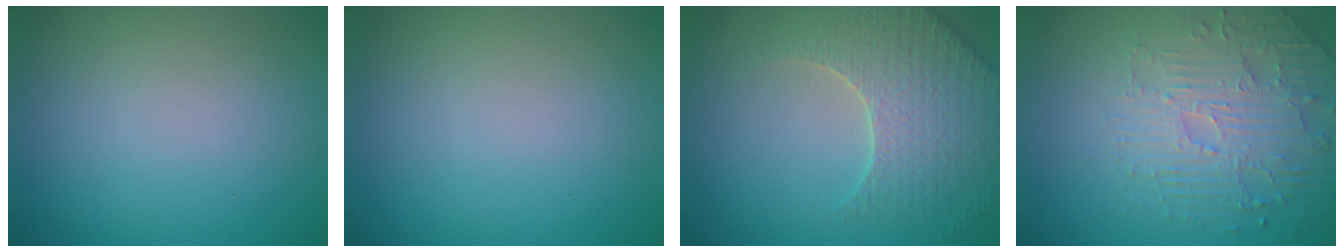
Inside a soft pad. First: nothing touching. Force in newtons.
{"total": 0.0}
{"total": 4.9, "press": 4.7, "slide": 1.1}
{"total": 4.6, "press": 3.9, "slide": 2.5}